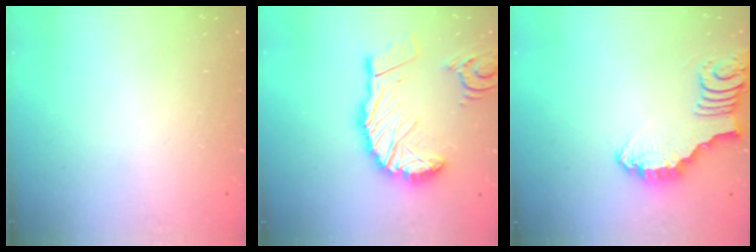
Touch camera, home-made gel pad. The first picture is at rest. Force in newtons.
{"total": 19.8, "press": 19.7, "slide": 2.4}
{"total": 3.6, "press": 3.6, "slide": 0.1}